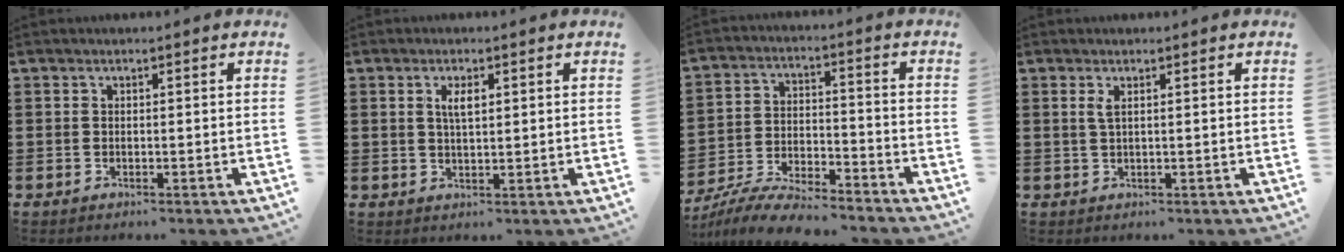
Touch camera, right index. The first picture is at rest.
{"total": 2.8, "force": [0.9, 1.0, 2.4], "torque": [-0.051, 0.005, 0.015]}
{"total": 7.3, "force": [-7.0, 0.5, 2.0], "torque": [-0.045, 0.007, -0.137]}
{"total": 1.3, "force": [0.5, 0.2, 1.2], "torque": [-0.027, 0.001, 0.008]}